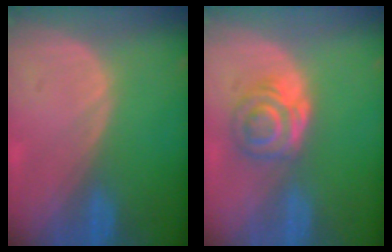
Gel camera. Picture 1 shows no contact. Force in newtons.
{"total": 6.2, "press": 5.2, "slide": 3.3}